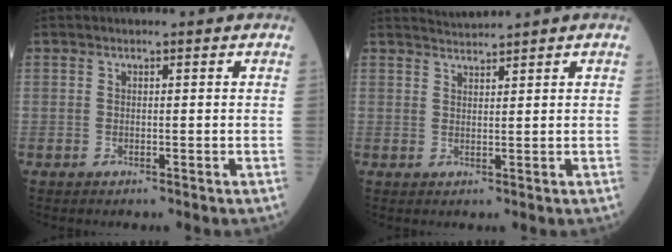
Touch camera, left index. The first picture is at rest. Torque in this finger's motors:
{"motor_torque": [-0.19, -0.33, -0.04, 0.01]}